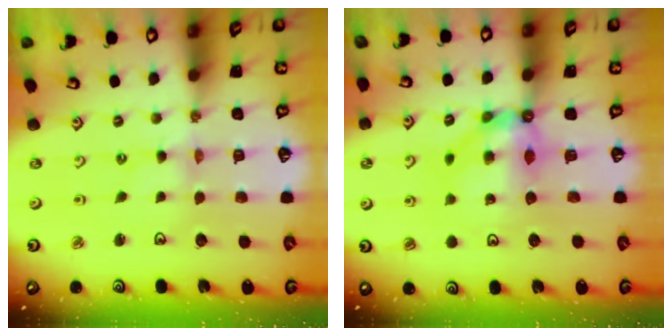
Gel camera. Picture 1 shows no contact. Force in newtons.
{"total": 7.8, "press": 7.7, "slide": 0.6}